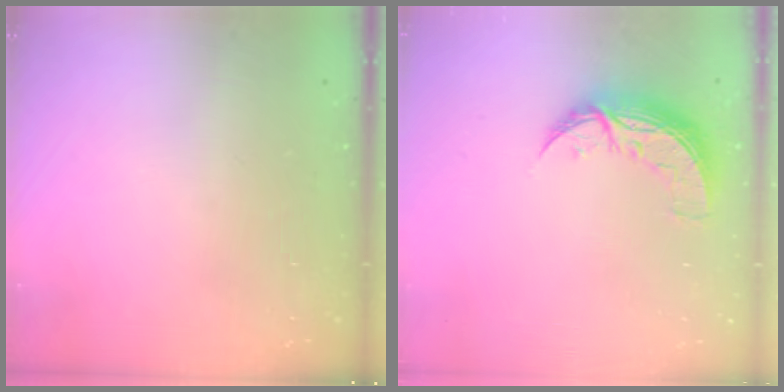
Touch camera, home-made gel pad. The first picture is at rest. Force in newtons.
{"total": 9.3, "press": 9.3, "slide": 0.5}